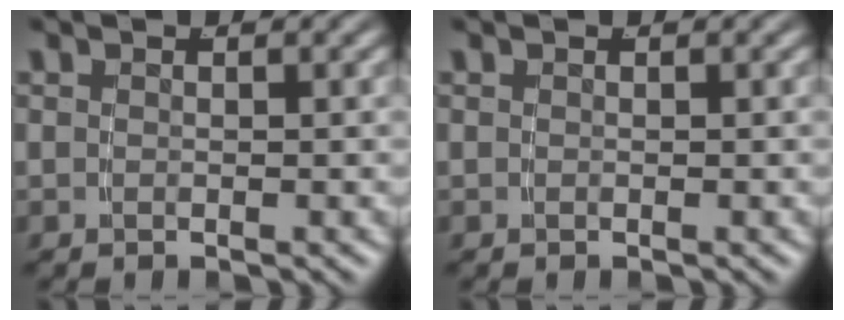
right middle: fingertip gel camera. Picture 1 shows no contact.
{"total": 0.0}